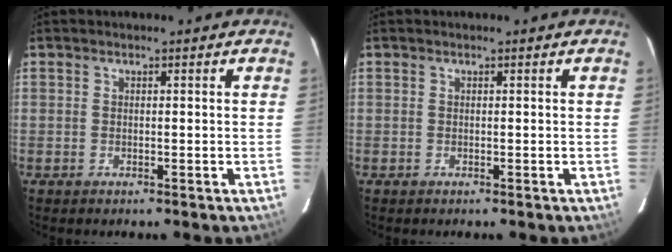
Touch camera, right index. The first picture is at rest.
{"total": 0.0}